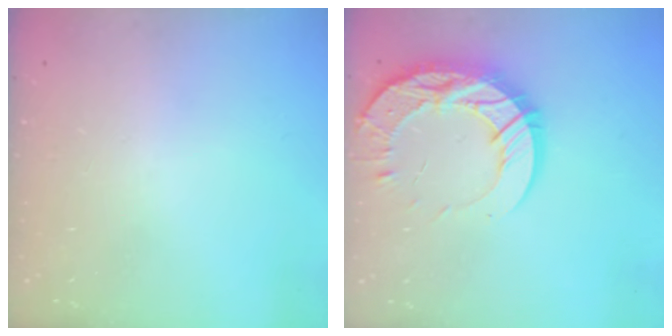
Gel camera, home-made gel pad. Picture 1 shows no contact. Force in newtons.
{"total": 18.0, "press": 17.9, "slide": 1.6}